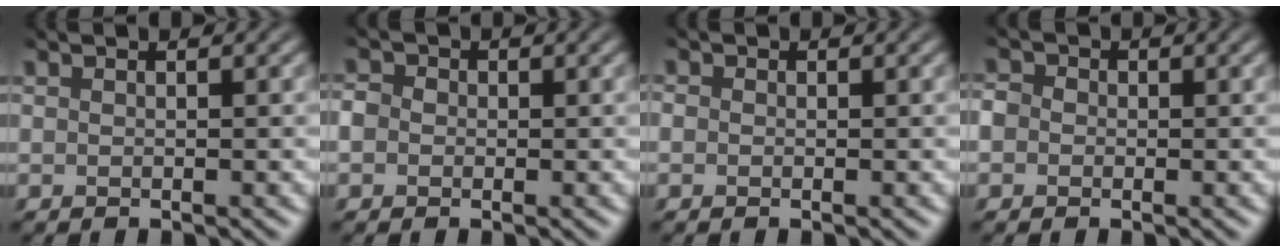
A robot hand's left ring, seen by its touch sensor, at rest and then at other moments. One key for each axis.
{"total": 2.5, "fx": -1.9, "fy": 0.0, "fz": -1.6, "tx": 0.003, "ty": -0.015, "tz": -0.023}
{"total": 2.4, "fx": -1.4, "fy": -1.0, "fz": -1.7, "tx": 0.010, "ty": -0.014, "tz": -0.006}
{"total": 2.7, "fx": -2.1, "fy": 0.1, "fz": -1.7, "tx": 0.007, "ty": -0.016, "tz": -0.026}